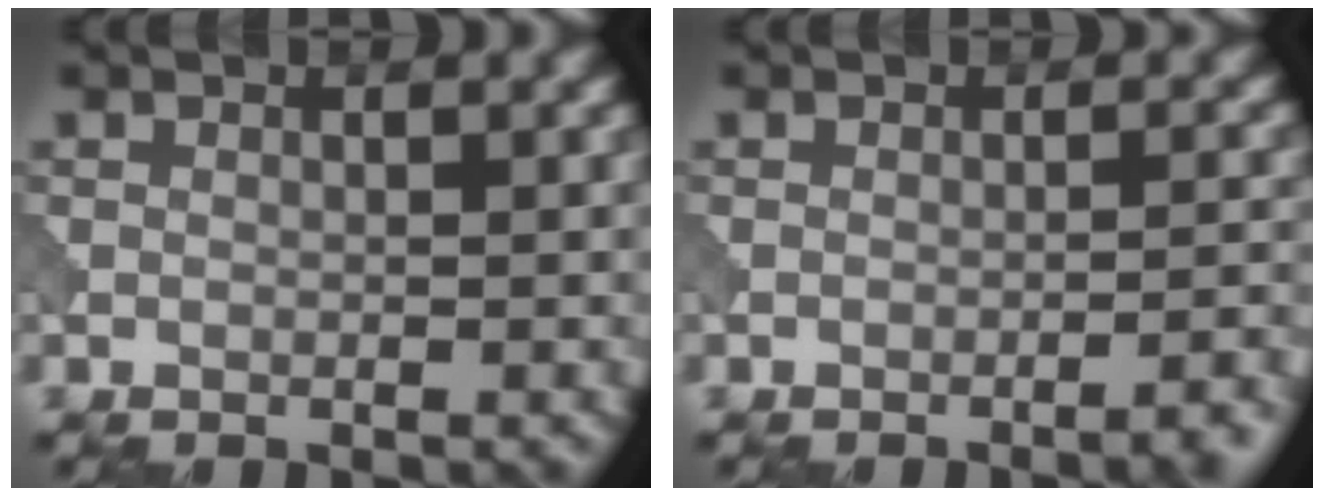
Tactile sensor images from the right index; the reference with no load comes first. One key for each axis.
{"total": 2.6, "fx": -1.9, "fy": 0.5, "fz": 1.8, "tx": -0.018, "ty": 0.014, "tz": -0.034}